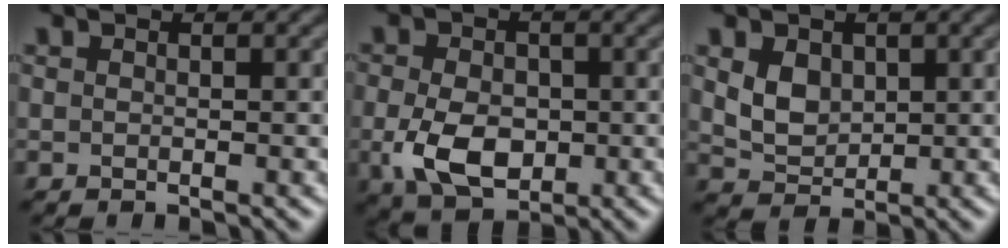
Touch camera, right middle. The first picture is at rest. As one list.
[{"total": 5.7, "force": [-1.1, 3.8, 4.1], "torque": [-0.089, -0.008, -0.021]}, {"total": 3.1, "force": [0.9, 2.3, 1.8], "torque": [-0.041, -0.003, 0.018]}]